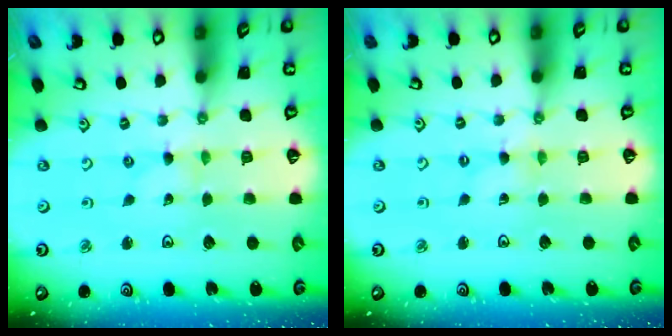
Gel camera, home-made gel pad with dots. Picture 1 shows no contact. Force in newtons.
{"total": 0.0}